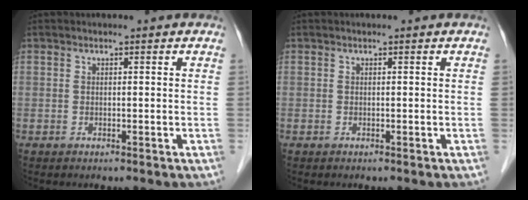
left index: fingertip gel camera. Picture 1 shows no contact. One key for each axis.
{"total": 0.0}